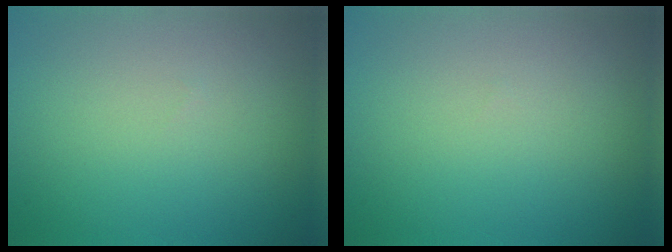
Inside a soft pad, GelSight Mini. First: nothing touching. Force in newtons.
{"total": 0.0}